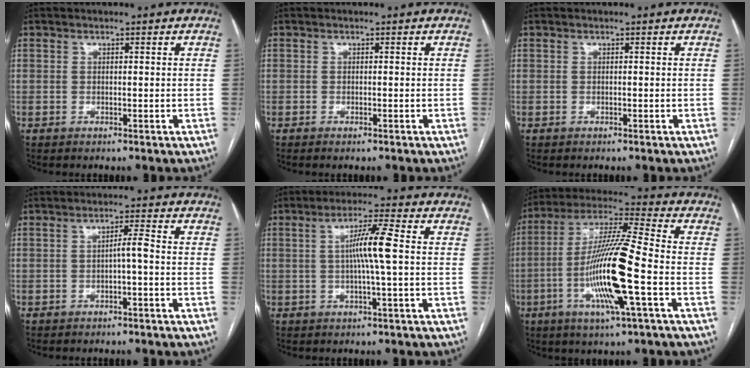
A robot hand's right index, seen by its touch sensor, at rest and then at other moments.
{"total": 0.5, "force": [-0.5, 0.0, 0.3], "torque": [-0.004, -0.001, -0.006]}
{"total": 0.0}
{"total": 2.4, "force": [-0.5, 0.1, 2.3], "torque": [-0.035, 0.004, -0.010]}
{"total": 6.5, "force": [0.3, -0.5, 6.5], "torque": [-0.117, 0.006, 0.006]}
{"total": 16.2, "force": [-4.4, 0.3, 15.5], "torque": [-0.308, -0.006, -0.086]}